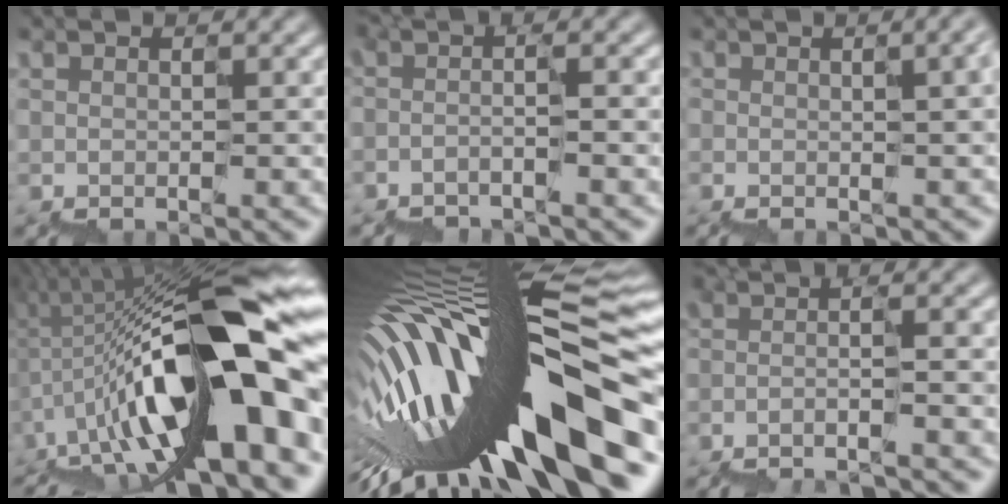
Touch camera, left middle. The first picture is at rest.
{"total": 1.5, "force": [-1.0, 0.1, 1.2], "torque": [-0.014, 0.005, -0.027]}
{"total": 6.9, "force": [0.0, 3.5, 6.0], "torque": [-0.010, 0.027, 0.004]}
{"total": 18.2, "force": [-1.9, 6.3, 17.0], "torque": [-0.287, 0.036, -0.040]}
{"total": 17.9, "force": [-3.7, 5.7, 16.6], "torque": [-0.272, 0.009, -0.067]}
{"total": 3.3, "force": [-2.4, 0.5, 2.2], "torque": [-0.027, 0.007, -0.039]}